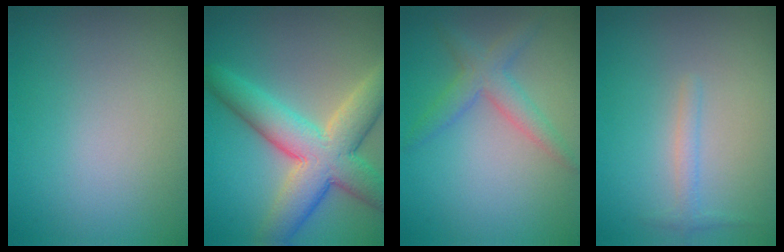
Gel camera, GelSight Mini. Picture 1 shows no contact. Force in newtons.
{"total": 8.7, "press": 8.7, "slide": 0.3}
{"total": 2.9, "press": 2.9, "slide": 0.1}
{"total": 1.1, "press": 1.1, "slide": 0.0}